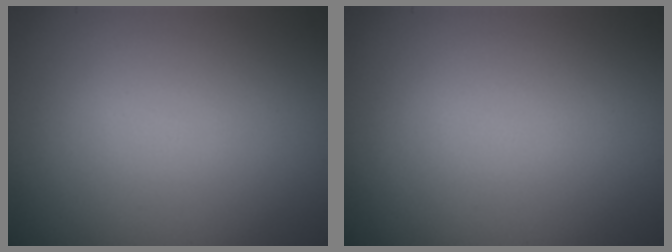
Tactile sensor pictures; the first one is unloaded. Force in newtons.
{"total": 0.0}